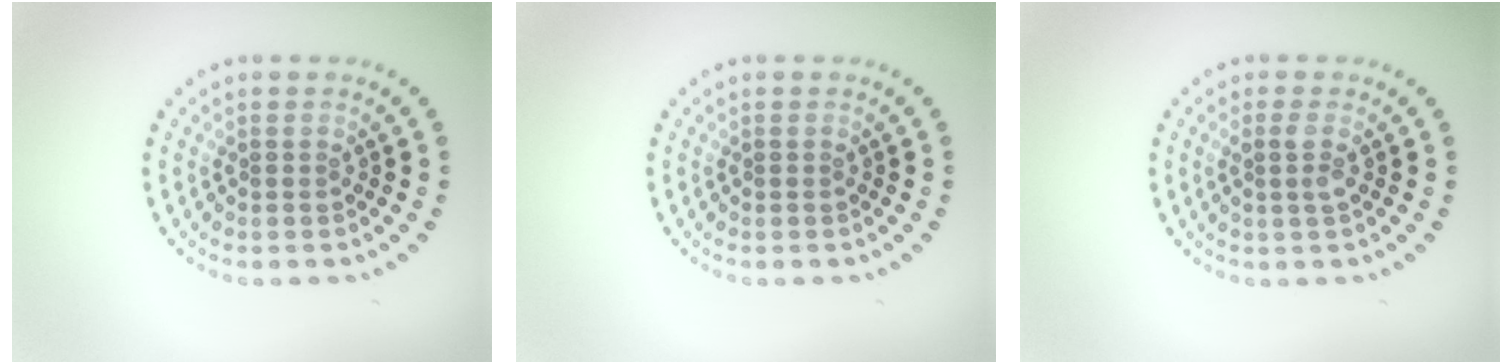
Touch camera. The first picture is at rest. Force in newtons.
{"total": 0.0}
{"total": 1.3, "press": 1.2, "slide": 0.7}